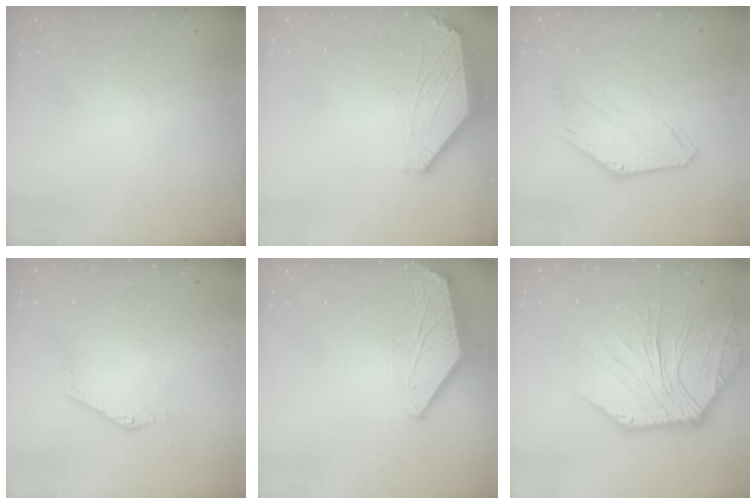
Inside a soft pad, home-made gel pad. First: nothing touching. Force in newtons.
{"total": 0.0}
{"total": 5.1, "press": 5.1, "slide": 0.6}
{"total": 0.6, "press": 0.3, "slide": 0.5}
{"total": 1.6, "press": 1.6, "slide": 0.3}
{"total": 11.0, "press": 10.9, "slide": 1.5}